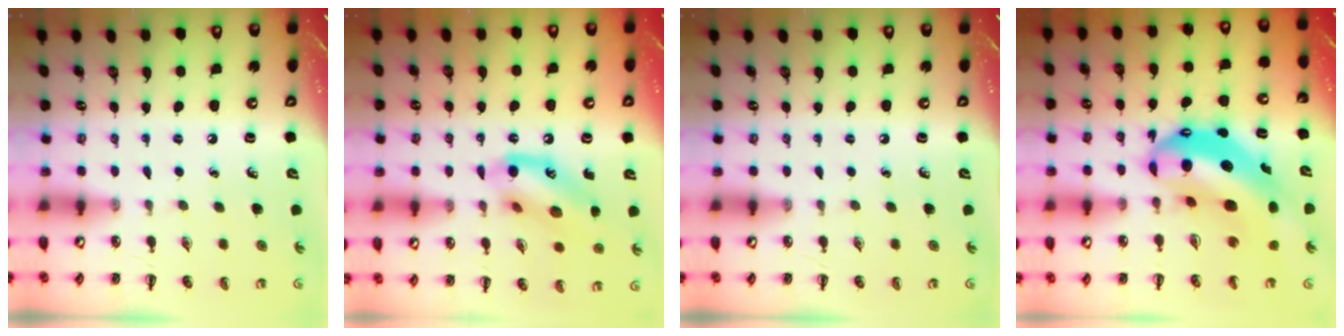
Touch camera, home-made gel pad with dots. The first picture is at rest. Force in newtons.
{"total": 14.2, "press": 14.1, "slide": 1.5}
{"total": 0.0}
{"total": 13.2, "press": 12.8, "slide": 3.1}